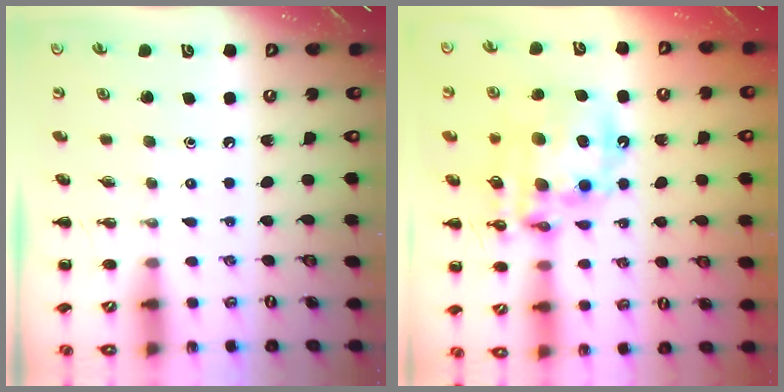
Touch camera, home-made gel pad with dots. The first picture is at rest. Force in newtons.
{"total": 17.7, "press": 17.3, "slide": 4.0}